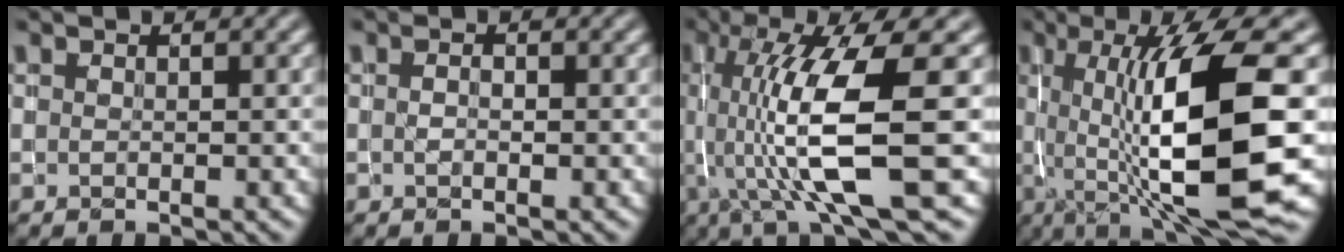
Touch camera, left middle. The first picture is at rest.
{"total": 0.7, "force": [-0.2, 0.4, 0.5], "torque": [-0.010, -0.001, -0.004]}
{"total": 10.9, "force": [-0.5, 2.5, 10.6], "torque": [-0.179, -0.008, -0.006]}
{"total": 13.5, "force": [-0.5, 3.0, 13.2], "torque": [-0.196, -0.004, -0.006]}